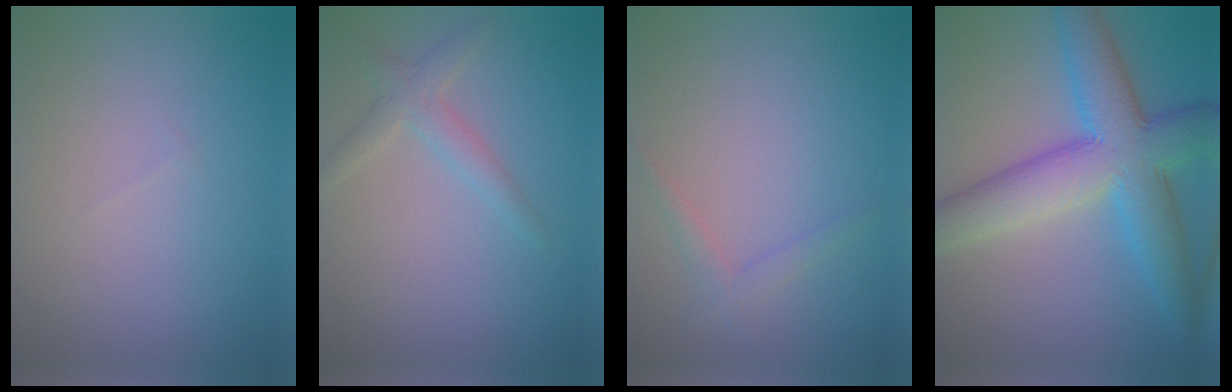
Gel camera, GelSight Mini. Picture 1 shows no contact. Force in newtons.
{"total": 2.2, "press": 2.2, "slide": 0.1}
{"total": 1.4, "press": 1.4, "slide": 0.1}
{"total": 9.8, "press": 9.8, "slide": 0.3}